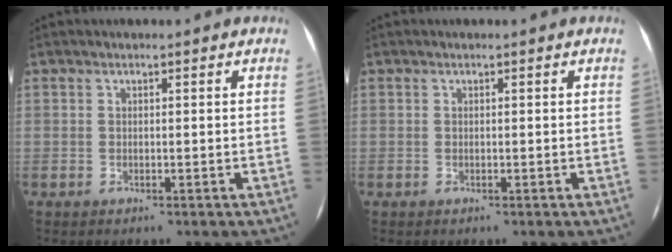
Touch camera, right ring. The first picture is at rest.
{"total": 0.0}